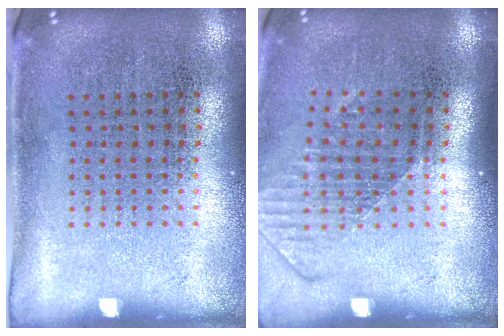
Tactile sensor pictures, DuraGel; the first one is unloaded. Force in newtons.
{"total": 1.6, "press": 1.2, "slide": 1.0}